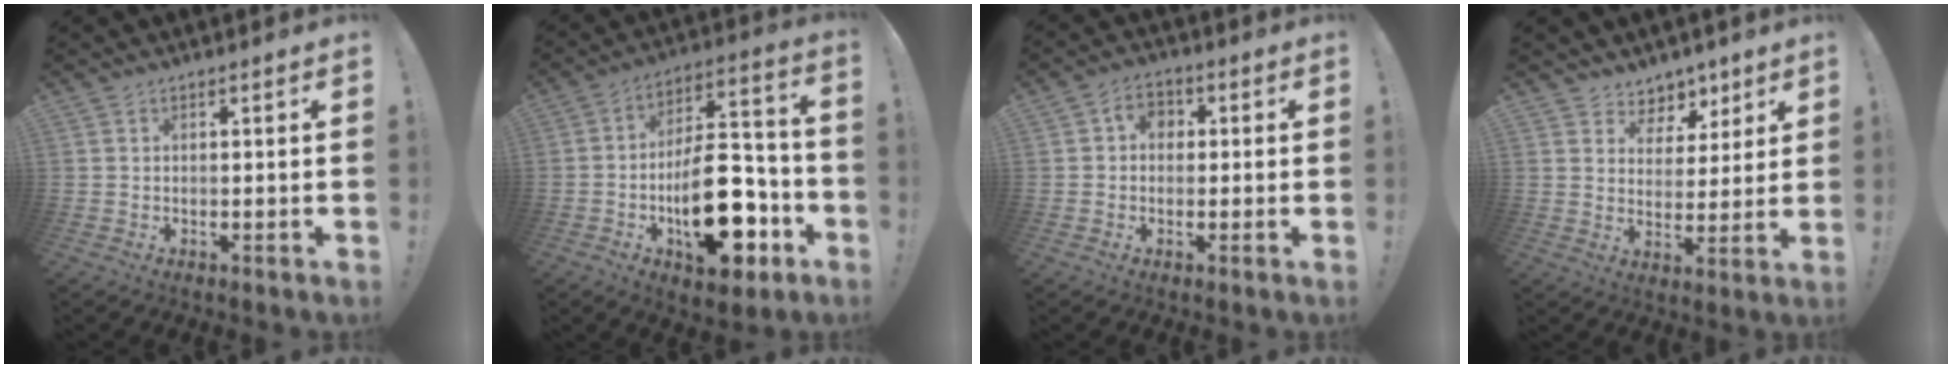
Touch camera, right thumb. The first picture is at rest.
{"total": 23.6, "force": [-7.9, 11.8, 18.9], "torque": [-0.299, 0.059, -0.111]}
{"total": 4.7, "force": [0.5, 3.9, 2.6], "torque": [-0.044, 0.009, 0.010]}
{"total": 6.4, "force": [4.3, 4.7, 0.7], "torque": [-0.009, -0.040, 0.085]}